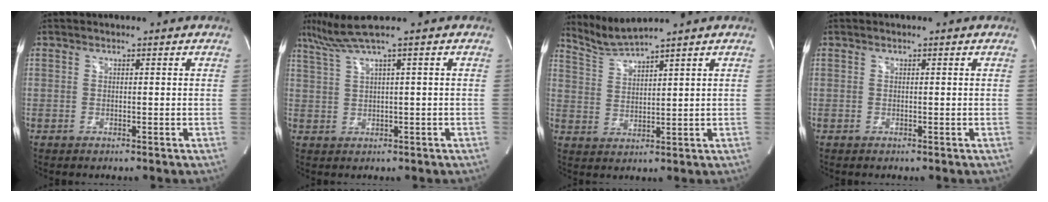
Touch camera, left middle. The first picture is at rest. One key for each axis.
{"total": 4.2, "fx": 2.9, "fy": -1.6, "fz": 2.7, "tx": -0.067, "ty": 0.013, "tz": 0.065}
{"total": 4.7, "fx": 4.3, "fy": -1.8, "fz": 0.2, "tx": -0.019, "ty": -0.010, "tz": 0.099}
{"total": 0.0}